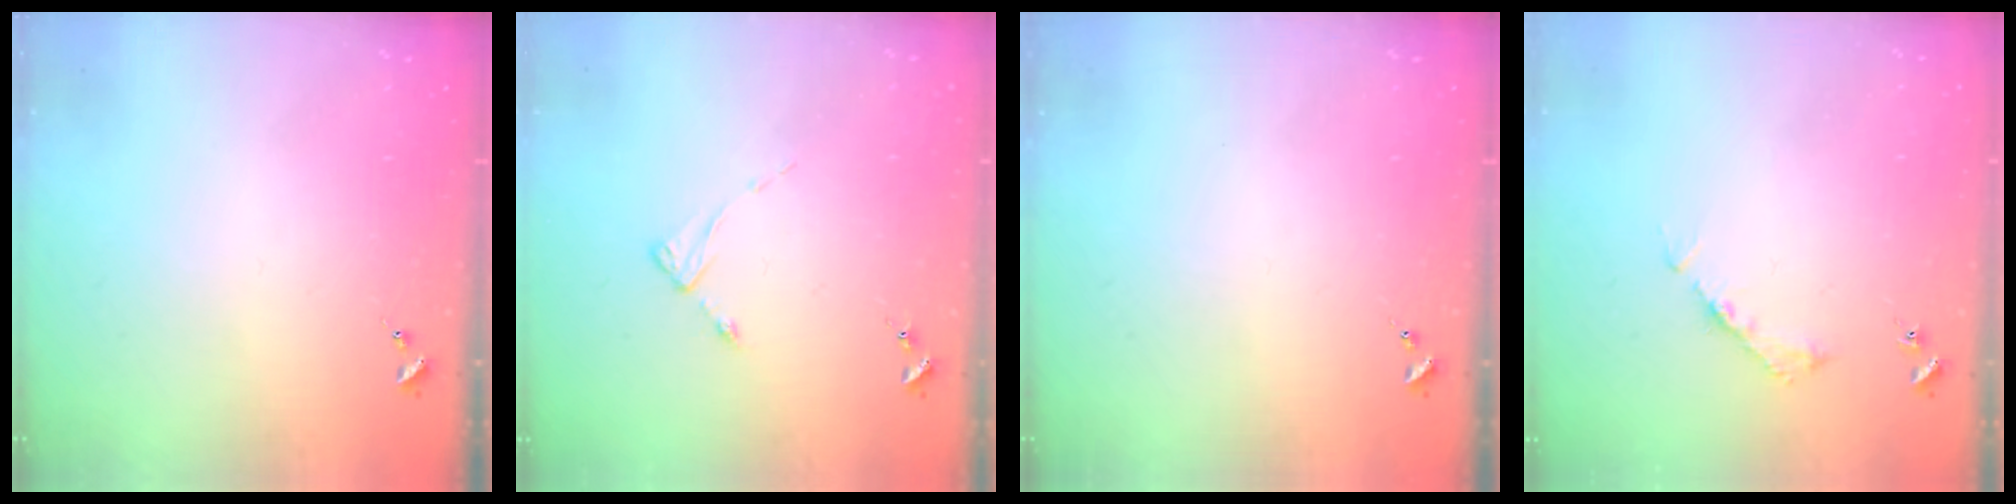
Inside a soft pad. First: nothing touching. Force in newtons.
{"total": 2.5, "press": 2.5, "slide": 0.3}
{"total": 0.0}
{"total": 4.1, "press": 4.1, "slide": 0.3}